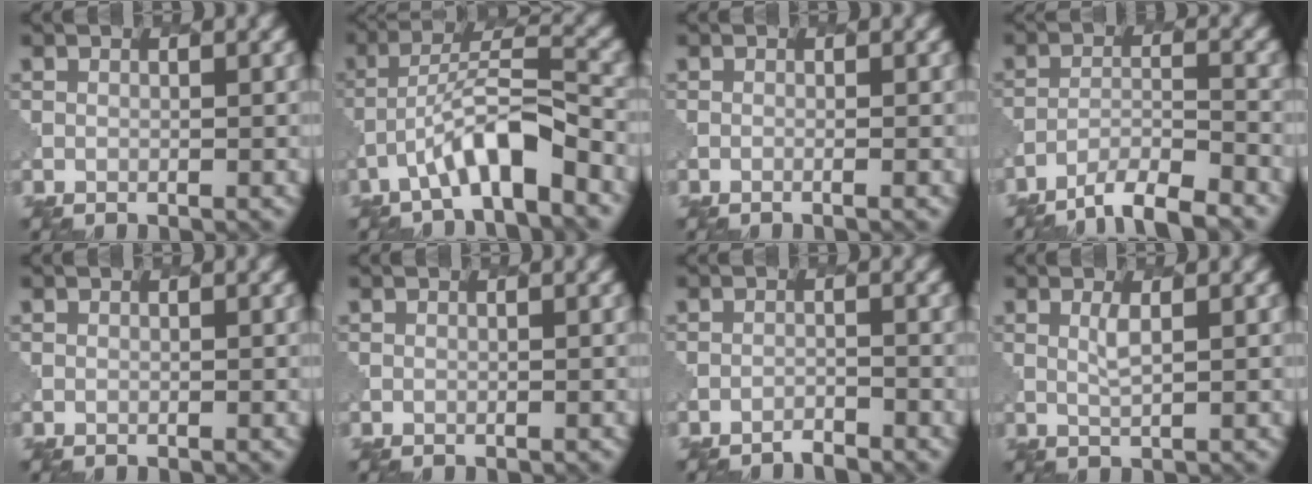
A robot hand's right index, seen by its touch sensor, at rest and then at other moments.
{"total": 5.9, "force": [-3.2, 1.3, 4.8], "torque": [-0.083, 0.015, -0.051]}
{"total": 0.7, "force": [-0.2, 0.1, 0.6], "torque": [-0.003, -0.003, -0.014]}
{"total": 6.1, "force": [-5.0, 1.3, 3.3], "torque": [-0.050, -0.004, -0.085]}
{"total": 0.0}
{"total": 0.0}
{"total": 1.3, "force": [-1.3, 0.1, 0.1], "torque": [0.007, 0.000, -0.025]}
{"total": 1.3, "force": [0.8, 0.2, 1.0], "torque": [-0.024, 0.000, 0.018]}